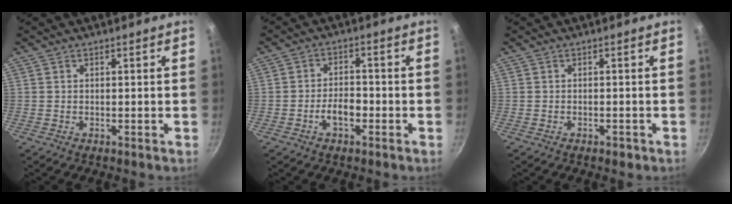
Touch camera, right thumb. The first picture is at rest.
{"total": 4.9, "force": [-2.0, 2.7, 3.5], "torque": [-0.047, 0.026, -0.035]}
{"total": 1.3, "force": [-0.8, 0.7, 0.8], "torque": [-0.015, 0.007, -0.006]}